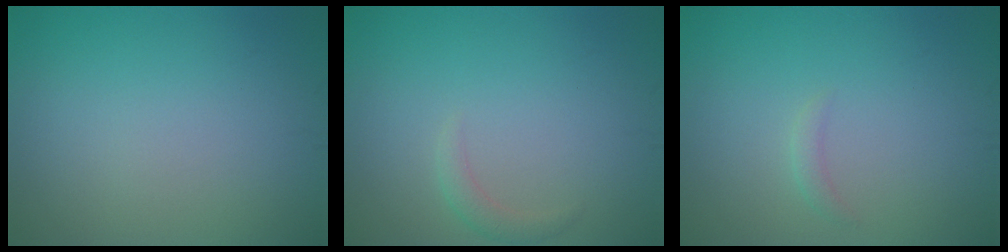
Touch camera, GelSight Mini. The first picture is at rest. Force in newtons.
{"total": 1.2, "press": 1.2, "slide": 0.2}
{"total": 0.8, "press": 0.8, "slide": 0.1}